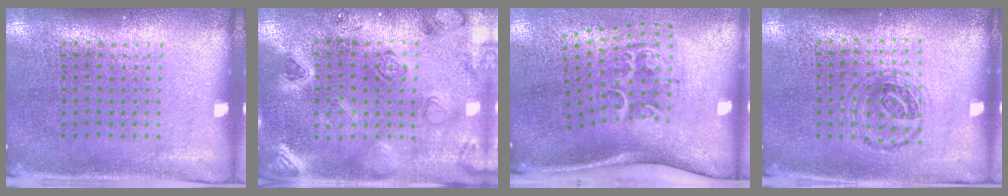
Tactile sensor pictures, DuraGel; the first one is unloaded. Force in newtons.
{"total": 2.3, "press": 2.3, "slide": 0.3}
{"total": 2.2, "press": 1.3, "slide": 1.8}
{"total": 0.9, "press": 0.9, "slide": 0.3}